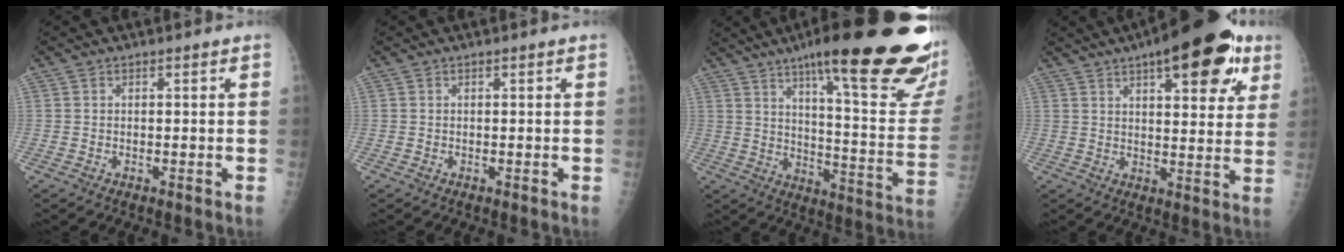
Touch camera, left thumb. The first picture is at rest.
{"total": 0.0}
{"total": 31.2, "force": [20.3, 5.2, 23.1], "torque": [-0.250, -0.084, 0.280]}
{"total": 19.5, "force": [10.2, 7.3, 15.0], "torque": [-0.181, -0.015, 0.138]}